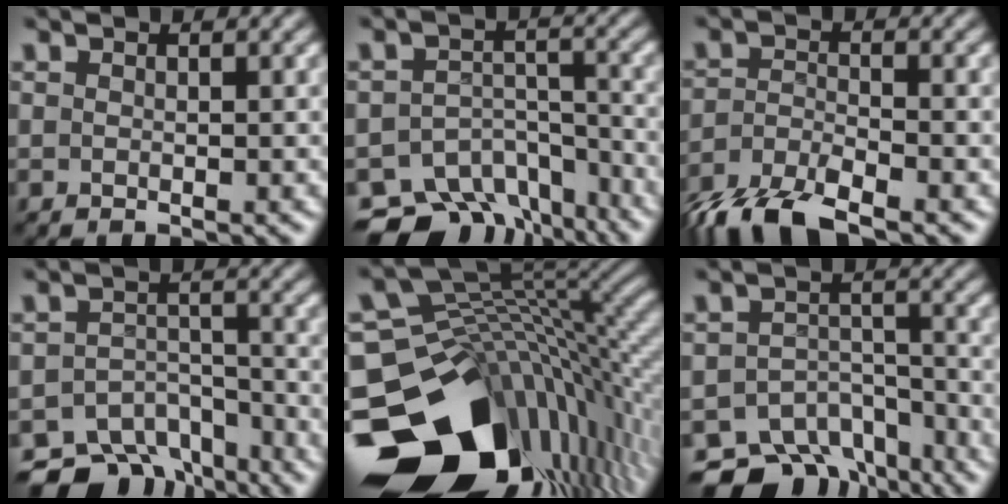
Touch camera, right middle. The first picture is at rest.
{"total": 10.6, "force": [-8.7, 5.6, 2.2], "torque": [-0.014, 0.000, -0.118]}
{"total": 5.5, "force": [-4.5, 1.5, 2.8], "torque": [-0.056, -0.004, -0.092]}
{"total": 7.7, "force": [-6.7, 3.6, 1.4], "torque": [-0.001, -0.006, -0.100]}
{"total": 17.1, "force": [-7.6, 10.7, 11.0], "torque": [-0.228, -0.010, -0.109]}
{"total": 8.9, "force": [-7.6, 4.3, 1.8], "torque": [-0.003, -0.002, -0.108]}